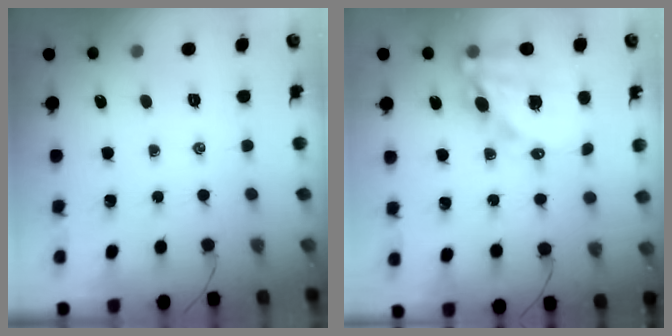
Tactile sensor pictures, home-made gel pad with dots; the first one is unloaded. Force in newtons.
{"total": 15.3, "press": 14.9, "slide": 3.6}